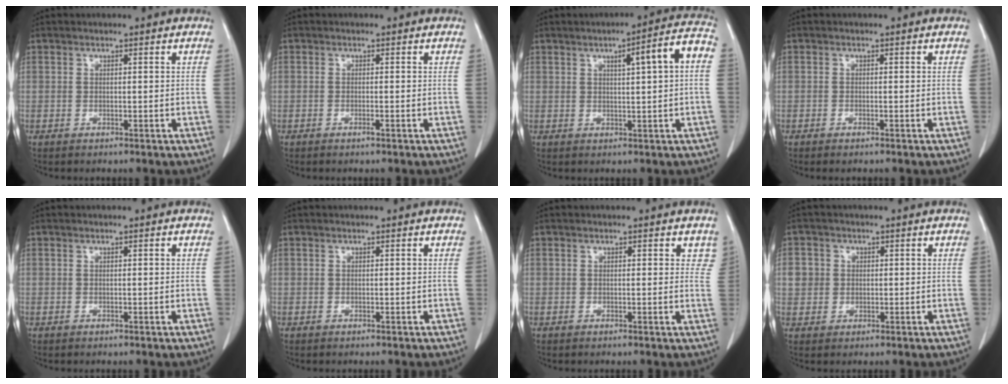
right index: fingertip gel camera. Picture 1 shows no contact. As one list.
[{"total": 0.5, "force": [-0.4, 0.0, 0.4], "torque": [-0.010, 0.001, -0.005]}, {"total": 7.6, "force": [1.4, 0.4, 7.5], "torque": [-0.104, 0.018, 0.017]}, {"total": 0.8, "force": [-0.6, 0.1, 0.4], "torque": [-0.013, -0.002, -0.008]}, {"total": 0.0}, {"total": 0.0}, {"total": 2.4, "force": [1.4, 1.2, 1.5], "torque": [0.001, 0.001, 0.010]}, {"total": 3.4, "force": [0.5, 3.3, 0.6], "torque": [-0.001, 0.010, 0.011]}]